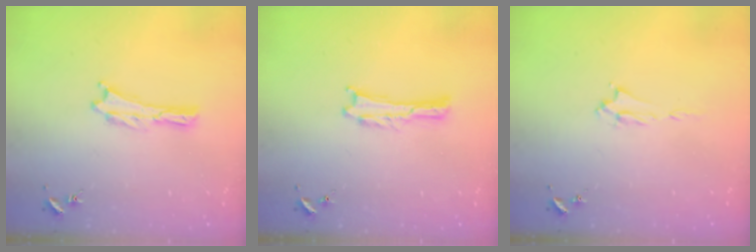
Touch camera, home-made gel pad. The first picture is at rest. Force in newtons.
{"total": 0.0}
{"total": 2.0, "press": 2.0, "slide": 0.3}